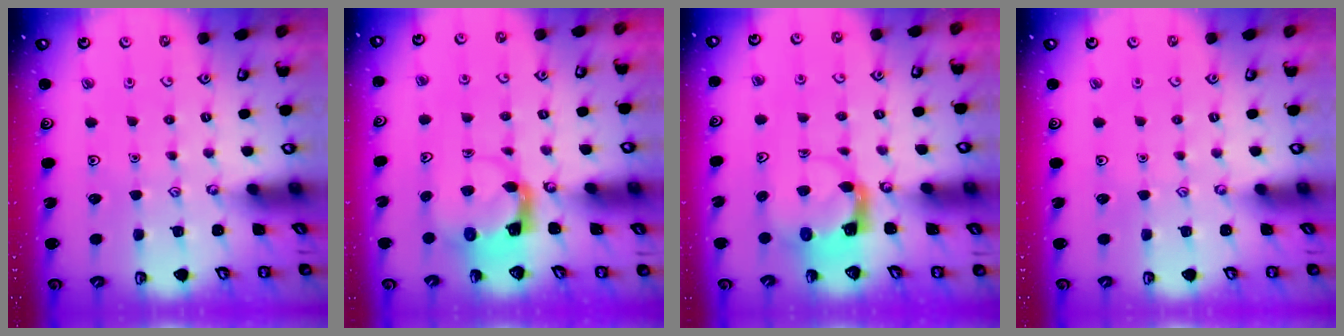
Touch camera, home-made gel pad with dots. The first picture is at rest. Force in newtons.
{"total": 4.0, "press": 3.9, "slide": 0.8}
{"total": 4.0, "press": 3.9, "slide": 0.8}
{"total": 0.0}